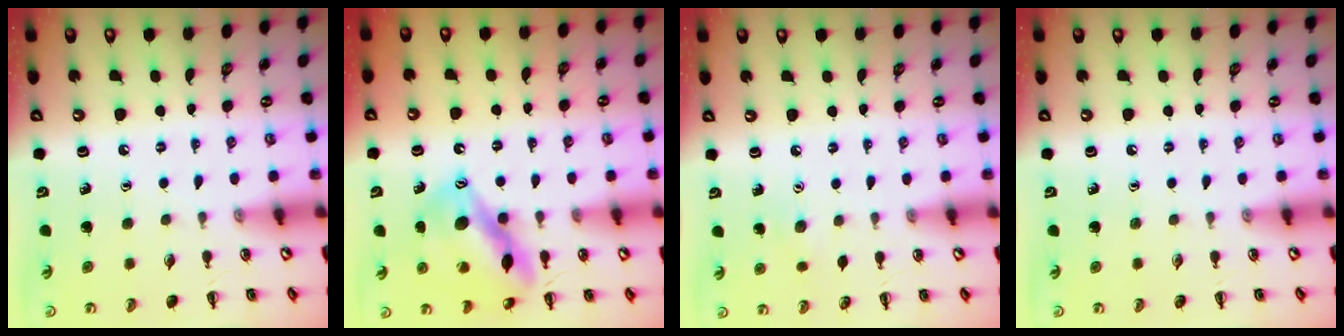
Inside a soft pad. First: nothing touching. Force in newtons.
{"total": 14.1, "press": 13.7, "slide": 3.3}
{"total": 3.3, "press": 3.2, "slide": 0.9}
{"total": 0.0}